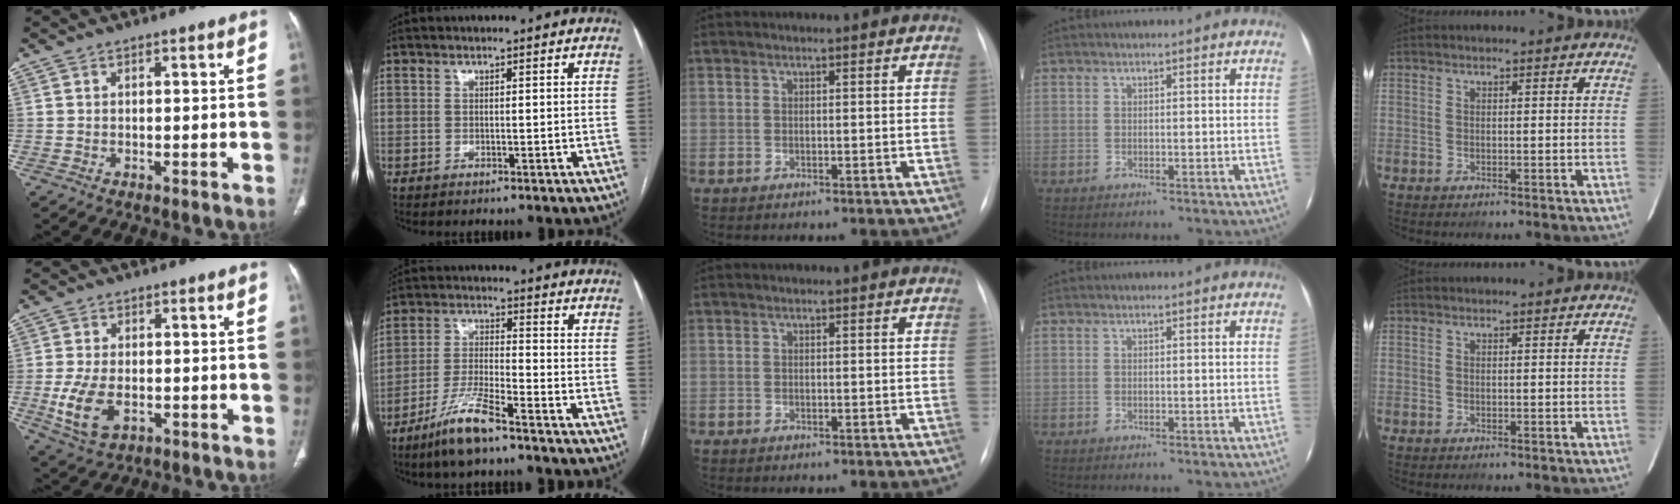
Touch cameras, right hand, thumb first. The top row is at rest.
{"thumb": {"total": 8.6, "force": [-2.2, 5.1, 6.6], "torque": [-0.137, -0.001, -0.031]}, "index": {"total": 8.8, "force": [-6.4, 0.9, 6.0], "torque": [-0.126, -0.017, -0.124]}}